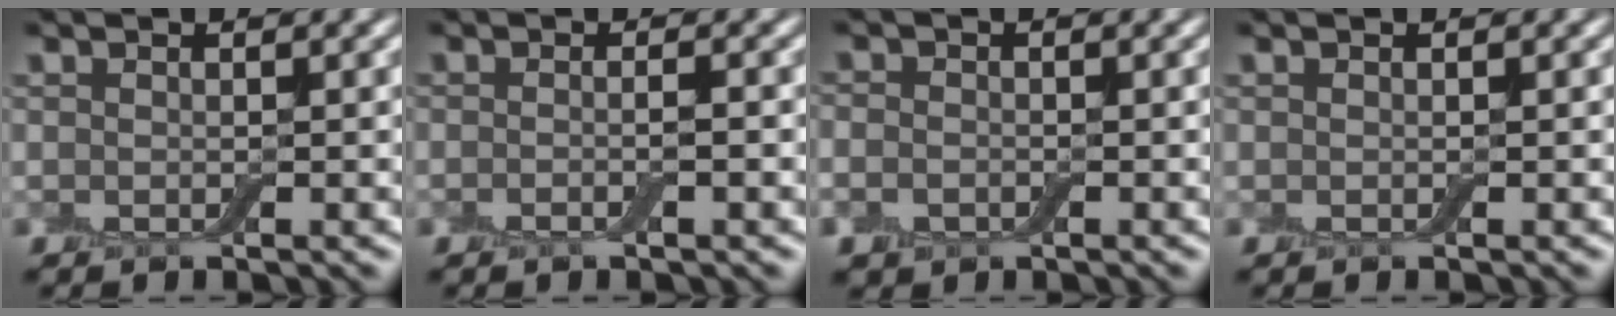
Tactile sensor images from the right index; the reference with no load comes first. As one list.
[{"total": 1.5, "force": [-0.5, 0.4, 1.4], "torque": [-0.021, -0.001, -0.012]}, {"total": 1.9, "force": [-0.7, 1.6, 0.8], "torque": [-0.015, -0.005, -0.019]}, {"total": 0.0}]